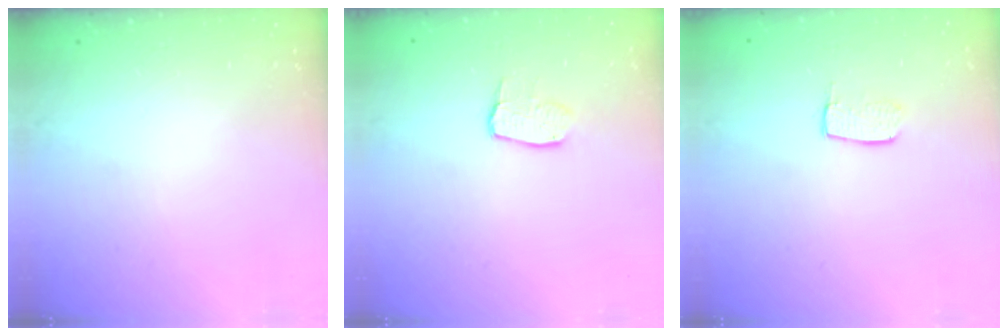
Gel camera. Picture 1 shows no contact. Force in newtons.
{"total": 6.1, "press": 6.0, "slide": 0.4}
{"total": 5.2, "press": 5.1, "slide": 0.5}